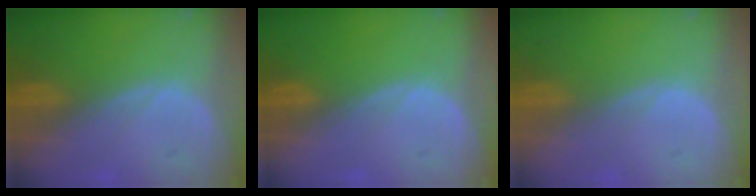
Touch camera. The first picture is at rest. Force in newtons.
{"total": 0.0}
{"total": 0.0}